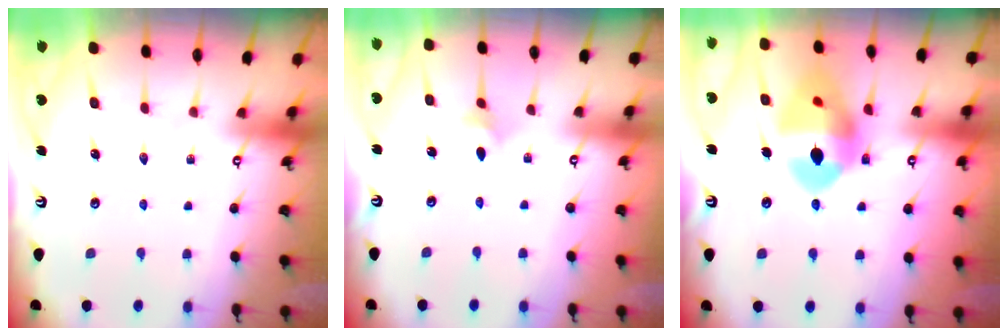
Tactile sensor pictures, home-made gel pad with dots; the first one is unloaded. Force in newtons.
{"total": 2.7, "press": 2.6, "slide": 0.7}
{"total": 16.1, "press": 15.1, "slide": 5.5}